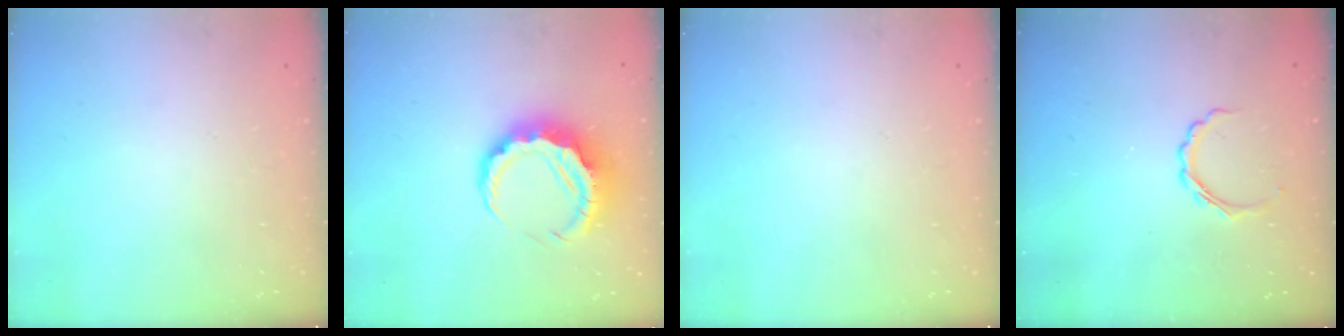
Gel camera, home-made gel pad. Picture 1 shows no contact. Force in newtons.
{"total": 9.7, "press": 9.5, "slide": 1.8}
{"total": 0.0}
{"total": 4.1, "press": 4.0, "slide": 0.9}